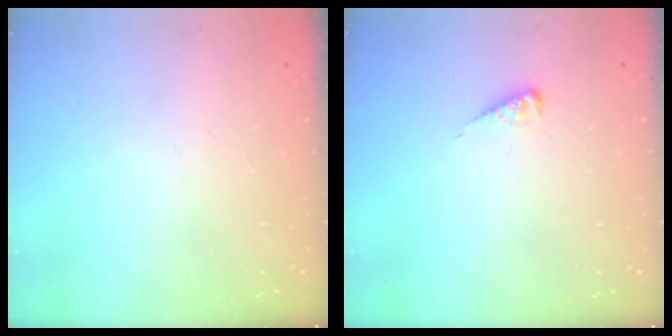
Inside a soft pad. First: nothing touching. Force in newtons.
{"total": 2.9, "press": 2.9, "slide": 0.2}